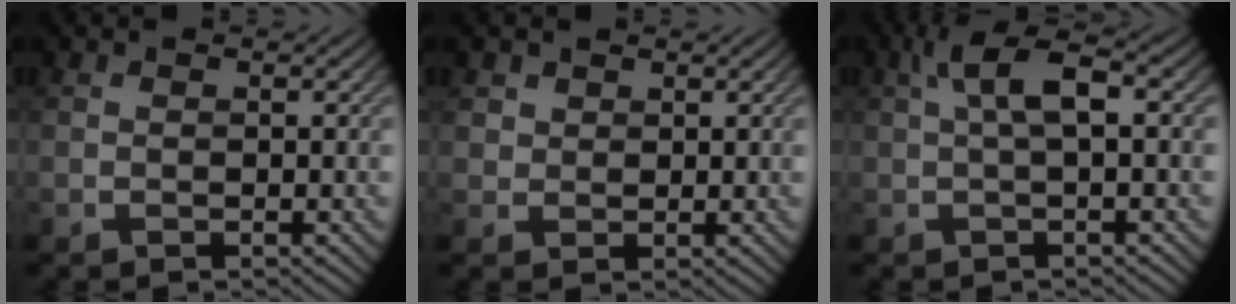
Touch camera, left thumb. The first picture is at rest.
{"total": 2.0, "force": [1.1, 1.5, 0.4], "torque": [-0.012, -0.005, 0.021]}
{"total": 4.8, "force": [1.0, 1.2, 4.5], "torque": [-0.086, 0.018, 0.016]}